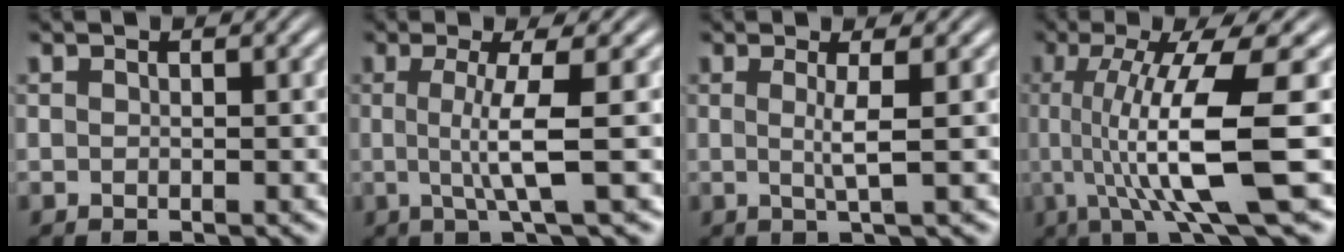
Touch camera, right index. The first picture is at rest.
{"total": 3.7, "force": [0.0, -0.5, 3.7], "torque": [-0.073, -0.007, 0.003]}
{"total": 2.0, "force": [0.2, -0.5, 1.9], "torque": [-0.041, -0.013, 0.008]}
{"total": 9.4, "force": [0.2, 1.8, 9.2], "torque": [-0.156, -0.008, 0.007]}